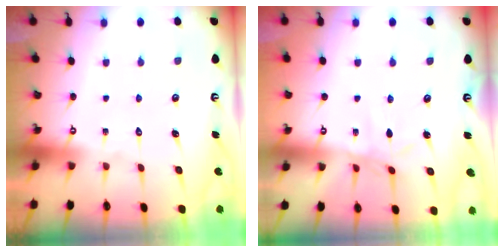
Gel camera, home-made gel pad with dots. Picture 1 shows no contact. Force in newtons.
{"total": 3.7, "press": 3.6, "slide": 0.4}